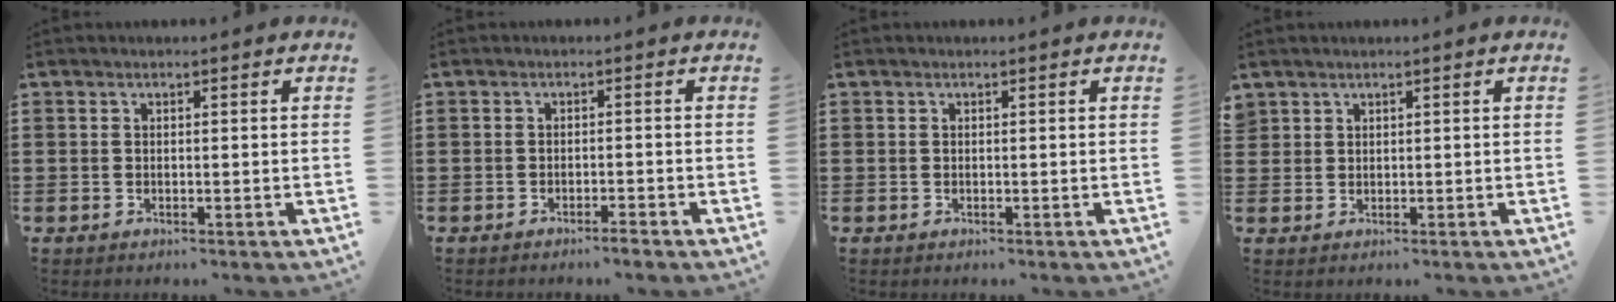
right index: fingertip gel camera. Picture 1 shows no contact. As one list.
[{"total": 1.6, "force": [-1.4, 0.0, 0.6], "torque": [-0.012, 0.000, -0.028]}, {"total": 0.0}, {"total": 1.4, "force": [1.1, 0.8, 0.0], "torque": [-0.002, 0.001, 0.023]}]